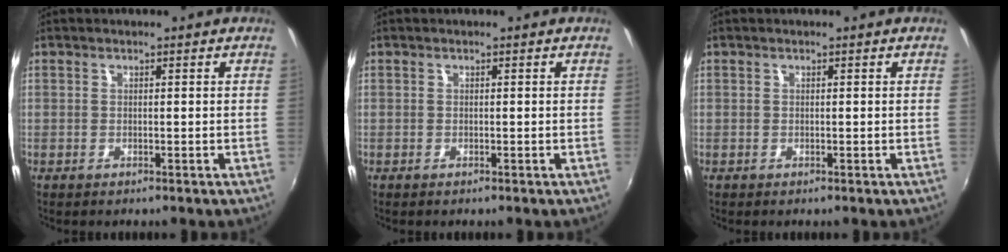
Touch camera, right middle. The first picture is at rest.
{"total": 0.0}
{"total": 0.0}